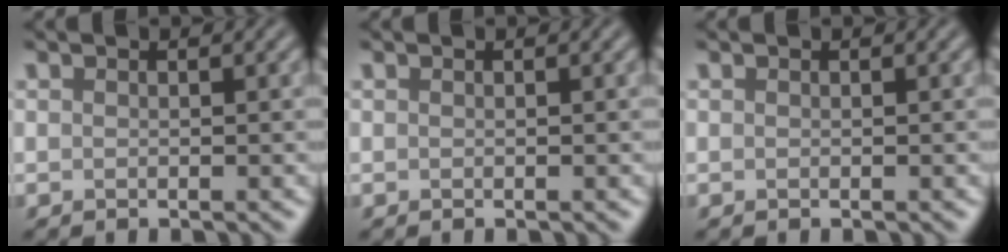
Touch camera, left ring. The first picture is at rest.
{"total": 0.0}
{"total": 0.0}